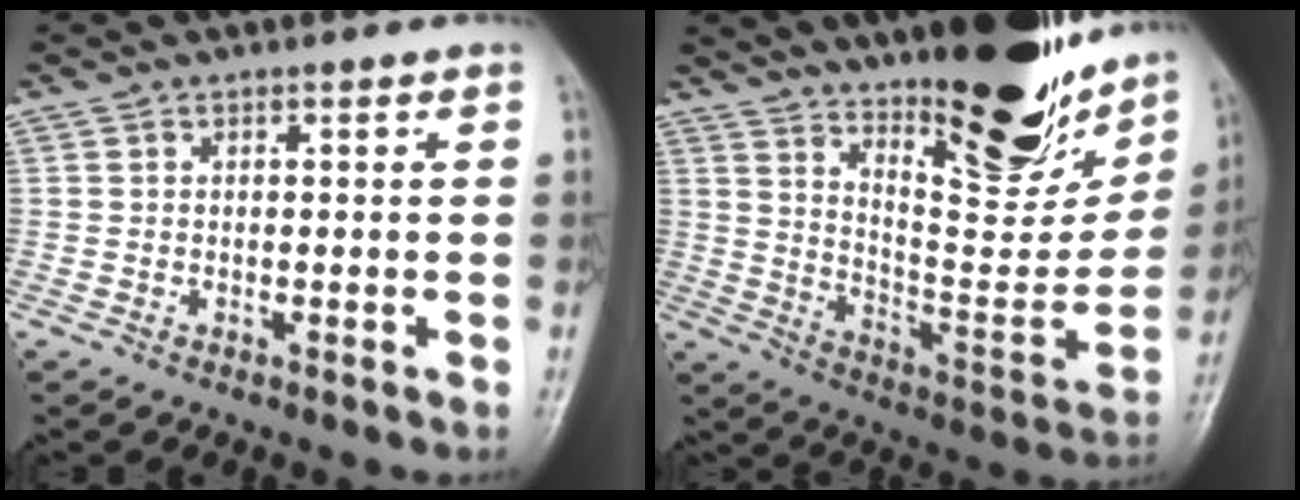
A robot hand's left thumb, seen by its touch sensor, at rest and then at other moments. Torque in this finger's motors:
{"motor_torque": [0.86, 0.57, 1.48, -1.29, 0.36]}